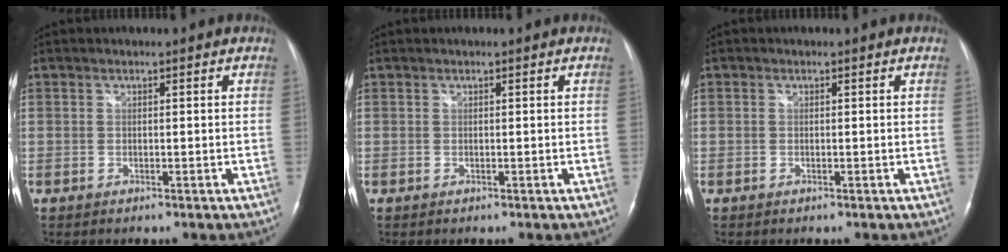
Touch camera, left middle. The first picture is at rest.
{"total": 0.0}
{"total": 0.0}